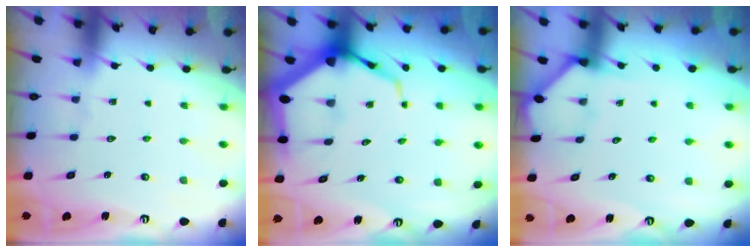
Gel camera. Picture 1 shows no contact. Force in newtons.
{"total": 10.3, "press": 10.3, "slide": 1.1}
{"total": 1.7, "press": 1.6, "slide": 0.2}